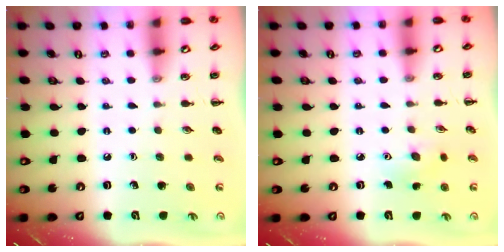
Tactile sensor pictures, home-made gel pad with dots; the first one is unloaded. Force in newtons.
{"total": 4.7, "press": 4.5, "slide": 1.1}